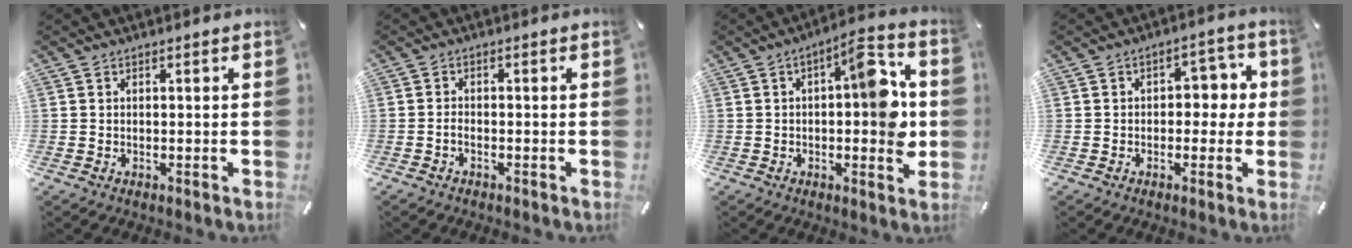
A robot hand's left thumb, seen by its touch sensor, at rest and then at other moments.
{"total": 1.3, "force": [-0.9, 0.6, 0.8], "torque": [-0.016, 0.003, -0.017]}
{"total": 13.4, "force": [1.0, 4.9, 12.4], "torque": [-0.149, -0.008, 0.012]}
{"total": 6.2, "force": [-0.1, 4.3, 4.4], "torque": [-0.048, 0.003, -0.014]}